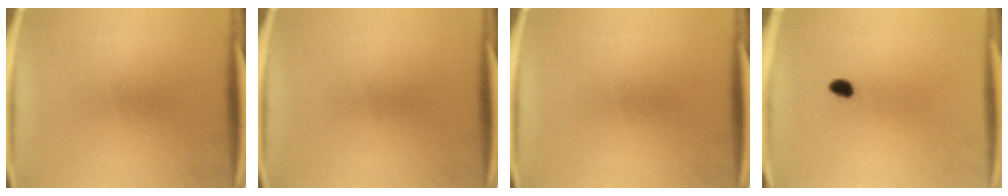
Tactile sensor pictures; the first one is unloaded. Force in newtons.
{"total": 0.0}
{"total": 0.0}
{"total": 2.0}